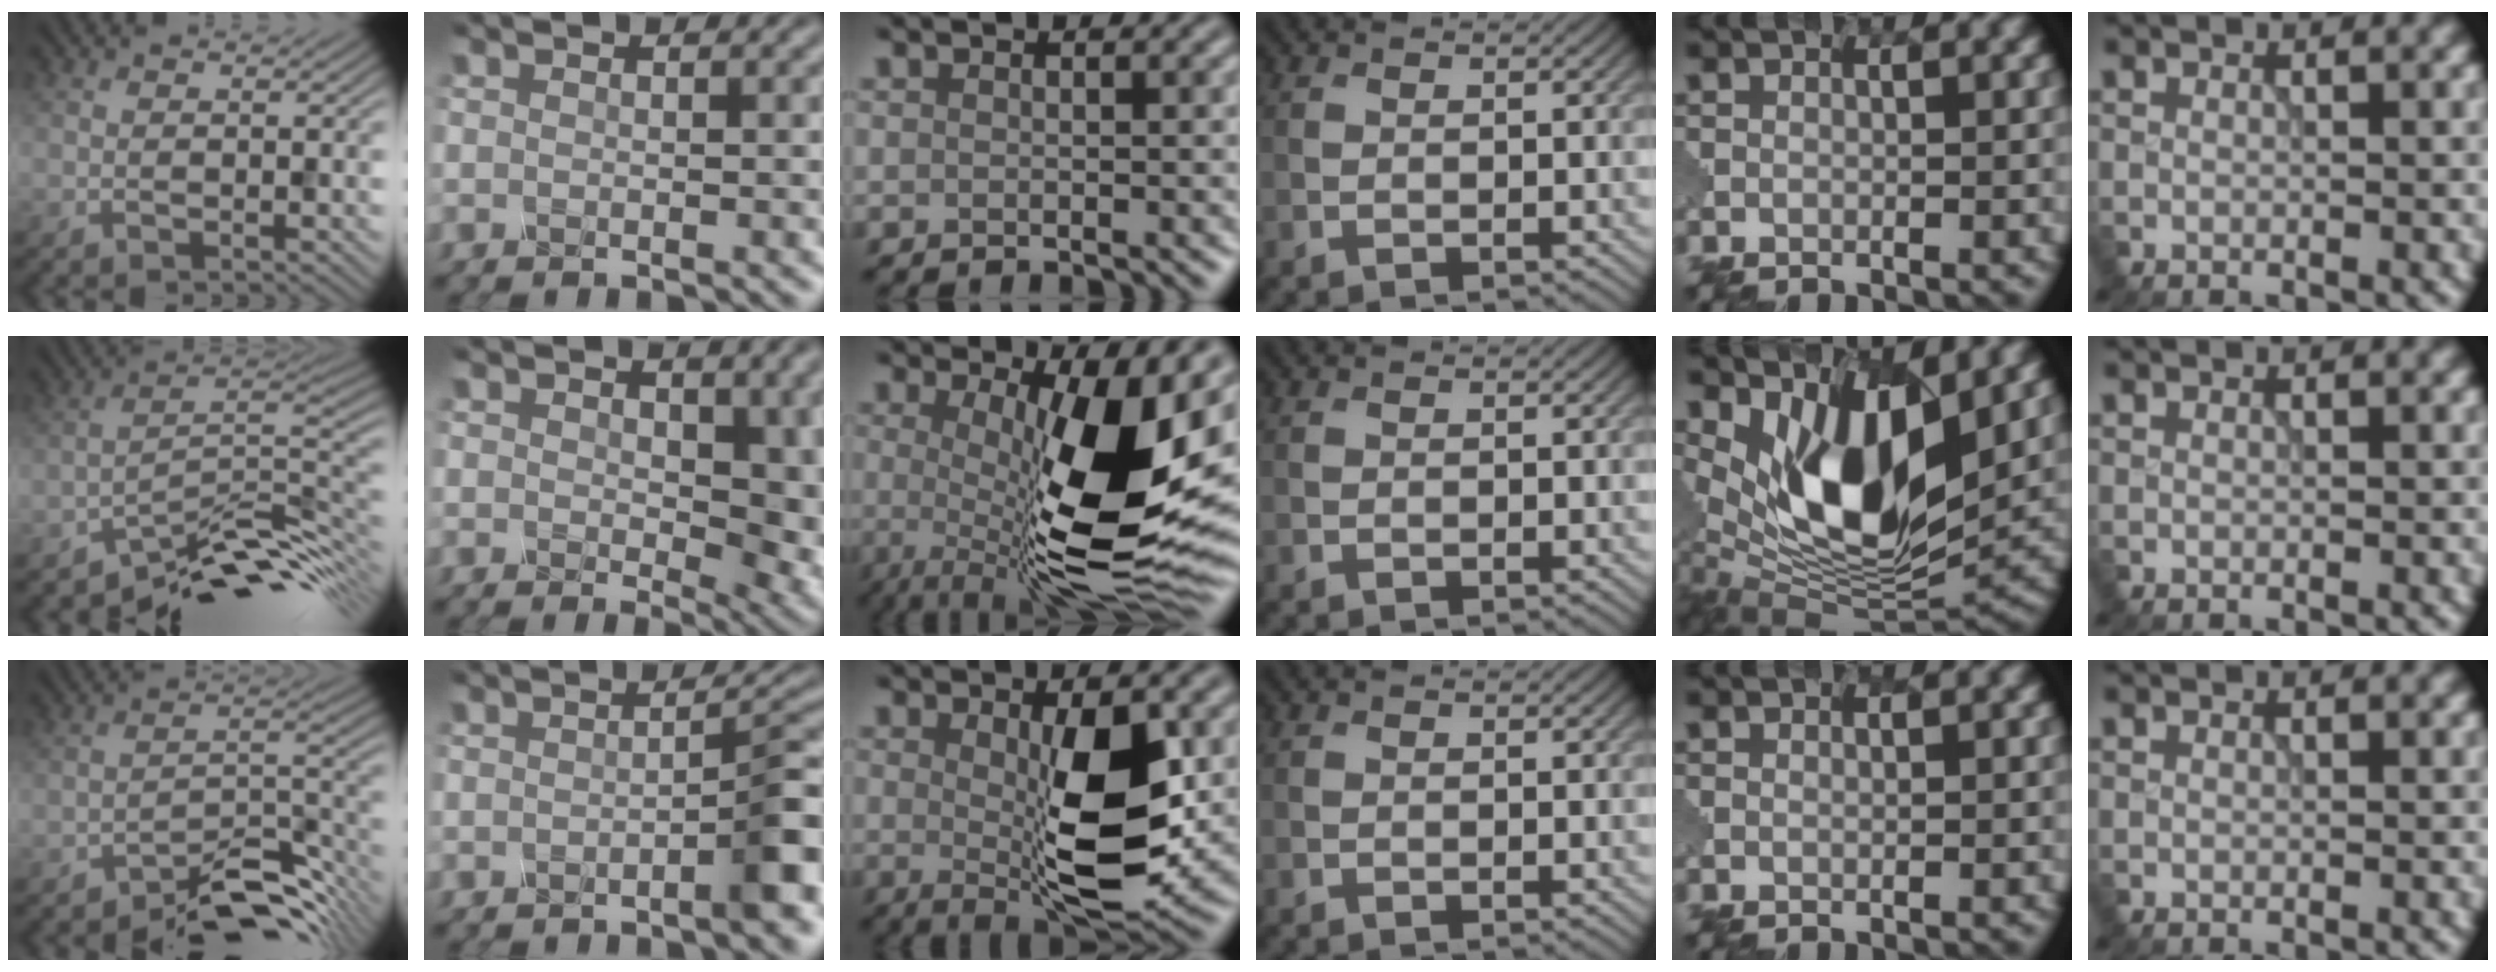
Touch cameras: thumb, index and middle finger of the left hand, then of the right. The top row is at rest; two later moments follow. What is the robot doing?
{"motion": "press", "object": "mechanical pencil"}